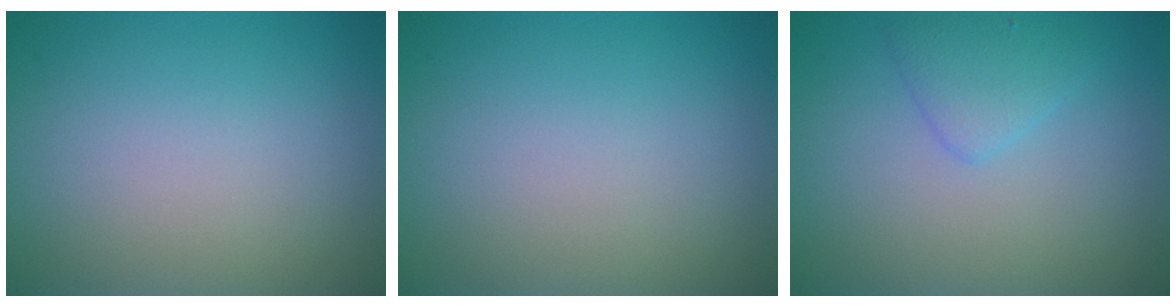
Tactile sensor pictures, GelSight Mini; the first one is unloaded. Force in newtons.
{"total": 0.0}
{"total": 2.0, "press": 2.0, "slide": 0.1}